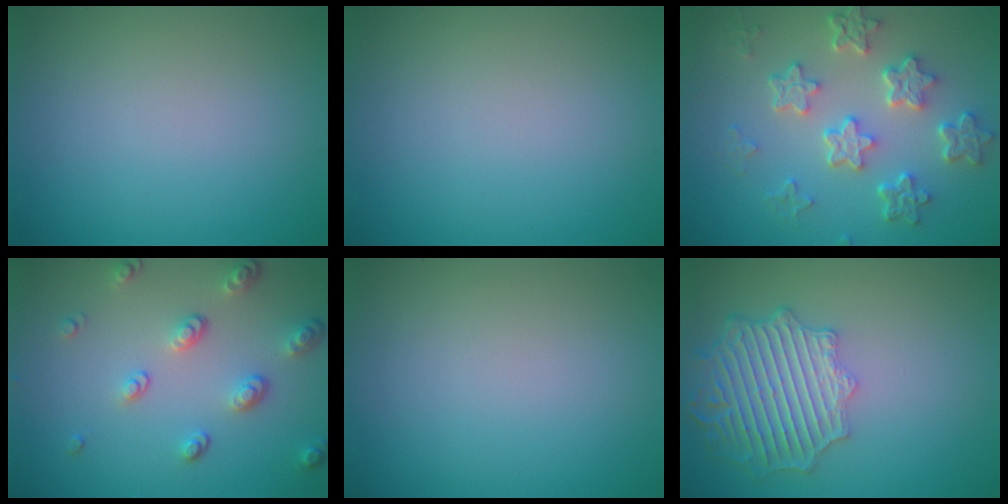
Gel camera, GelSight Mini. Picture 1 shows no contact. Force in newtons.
{"total": 0.0}
{"total": 5.6, "press": 4.3, "slide": 3.6}
{"total": 3.3, "press": 2.7, "slide": 2.0}
{"total": 0.0}
{"total": 6.3, "press": 5.2, "slide": 3.6}